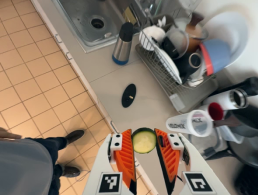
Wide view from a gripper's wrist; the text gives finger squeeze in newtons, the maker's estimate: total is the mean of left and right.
{"total": 8.3, "left": 8.4, "right": 8.2}